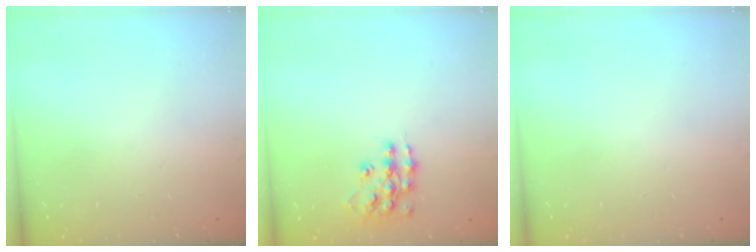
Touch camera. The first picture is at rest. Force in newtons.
{"total": 11.7, "press": 11.6, "slide": 0.8}
{"total": 0.0}